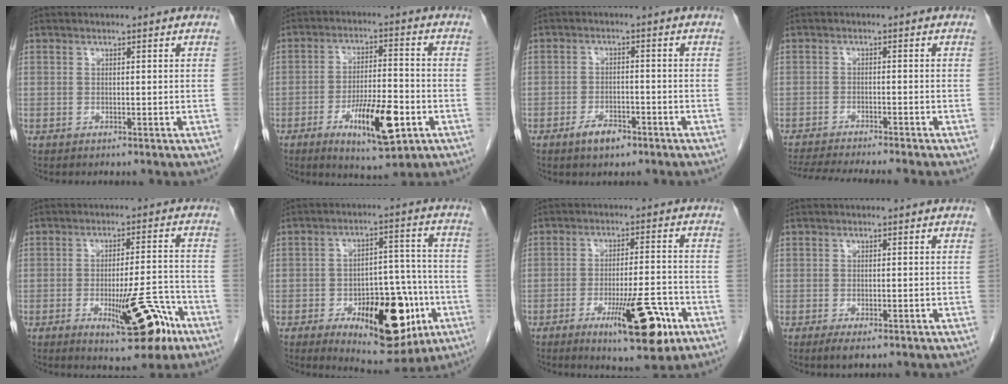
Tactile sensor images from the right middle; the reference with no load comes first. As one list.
[{"total": 11.2, "force": [-4.5, 2.6, 9.9], "torque": [-0.170, -0.009, -0.068]}, {"total": 3.9, "force": [-2.6, 1.7, 2.4], "torque": [-0.045, 0.002, -0.041]}, {"total": 11.5, "force": [-10.4, -0.1, 5.0], "torque": [-0.064, -0.016, -0.156]}, {"total": 10.6, "force": [-5.3, 2.5, 8.8], "torque": [-0.123, -0.001, -0.069]}, {"total": 16.9, "force": [-6.6, 6.9, 13.9], "torque": [-0.187, 0.012, -0.086]}, {"total": 11.3, "force": [-5.5, 2.0, 9.6], "torque": [-0.143, -0.012, -0.078]}, {"total": 2.4, "force": [-1.4, 0.7, 1.8], "torque": [-0.030, -0.005, -0.020]}]